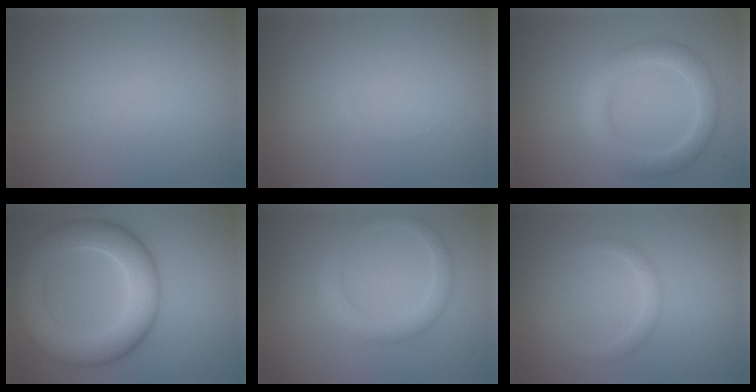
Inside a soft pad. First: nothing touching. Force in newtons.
{"total": 0.0}
{"total": 3.6, "press": 3.6, "slide": 0.0}
{"total": 8.6, "press": 8.5, "slide": 0.5}
{"total": 2.4, "press": 2.4, "slide": 0.1}
{"total": 1.3, "press": 1.3, "slide": 0.1}